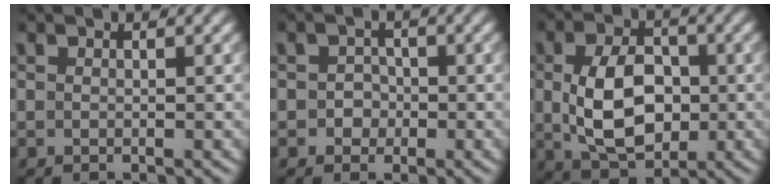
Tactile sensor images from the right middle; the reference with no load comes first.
{"total": 1.5, "force": [-0.3, 1.5, 0.3], "torque": [0.014, 0.001, -0.012]}
{"total": 7.4, "force": [-0.2, 4.8, 5.6], "torque": [-0.111, -0.004, -0.003]}